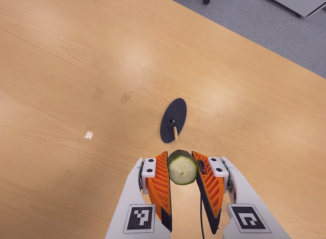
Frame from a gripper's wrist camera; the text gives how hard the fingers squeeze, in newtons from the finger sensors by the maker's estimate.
{"total": 9.2, "left": 8.6, "right": 9.8}